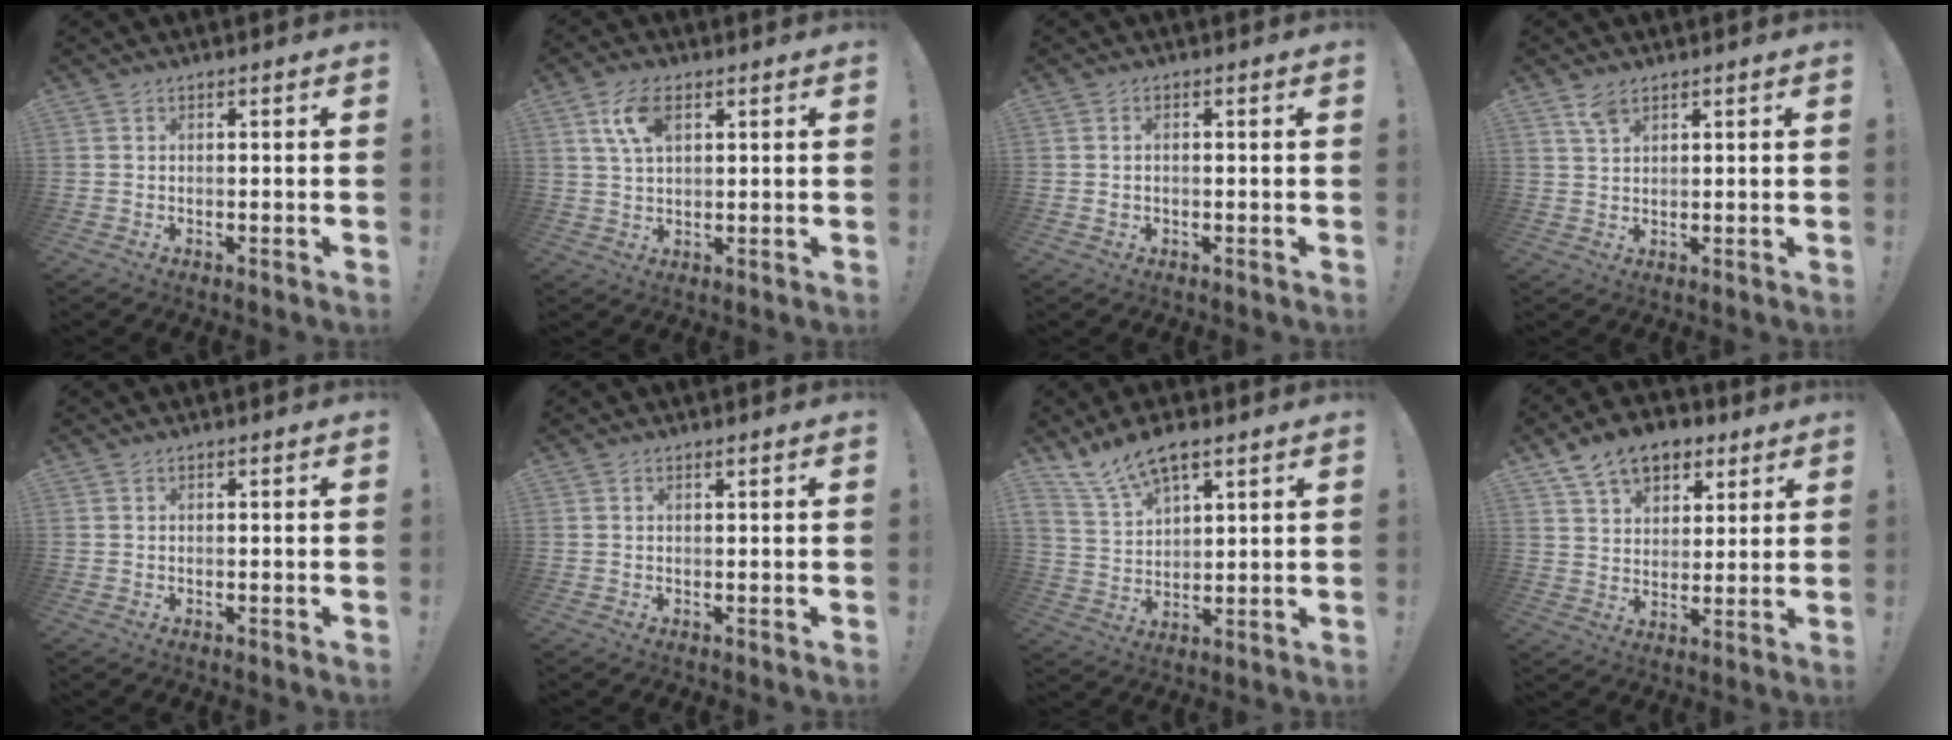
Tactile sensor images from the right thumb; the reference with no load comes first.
{"total": 8.3, "force": [3.6, 4.4, 6.1], "torque": [-0.108, 0.001, 0.067]}
{"total": 0.9, "force": [-0.2, 0.6, 0.7], "torque": [-0.021, 0.006, -0.002]}
{"total": 4.0, "force": [2.8, 1.9, 2.2], "torque": [-0.036, -0.012, 0.051]}
{"total": 0.0}
{"total": 0.6, "force": [0.5, 0.2, 0.2], "torque": [-0.004, -0.001, 0.010]}
{"total": 10.2, "force": [7.7, 4.1, 5.4], "torque": [-0.104, -0.039, 0.146]}
{"total": 12.4, "force": [7.6, 8.0, 5.5], "torque": [-0.094, -0.034, 0.147]}